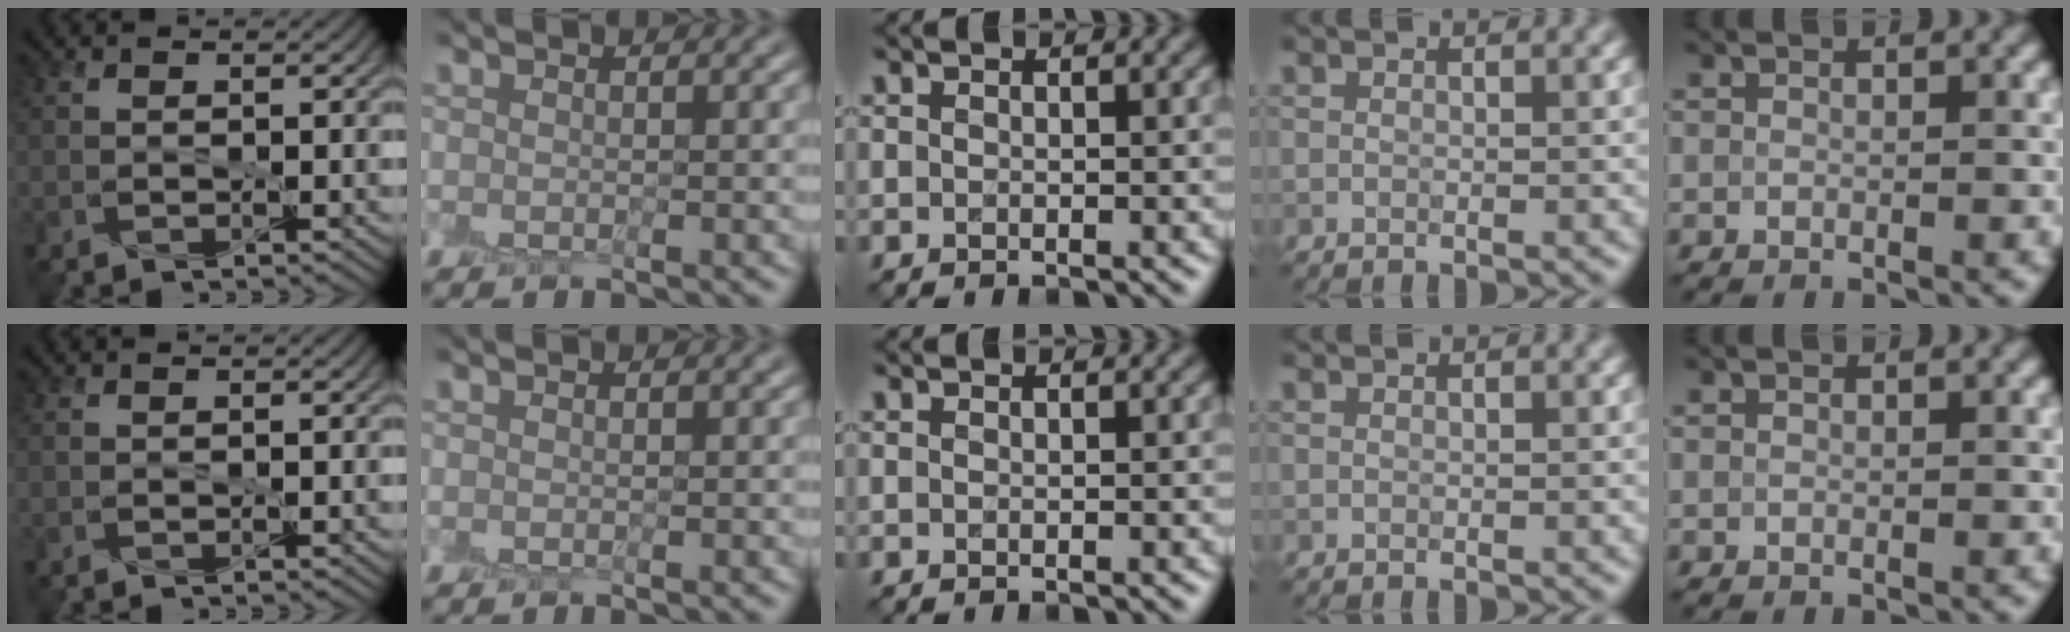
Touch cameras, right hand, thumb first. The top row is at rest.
{}